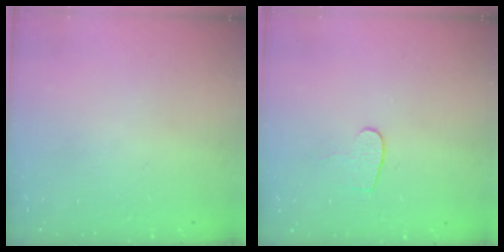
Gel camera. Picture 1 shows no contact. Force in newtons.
{"total": 5.4, "press": 5.4, "slide": 0.6}